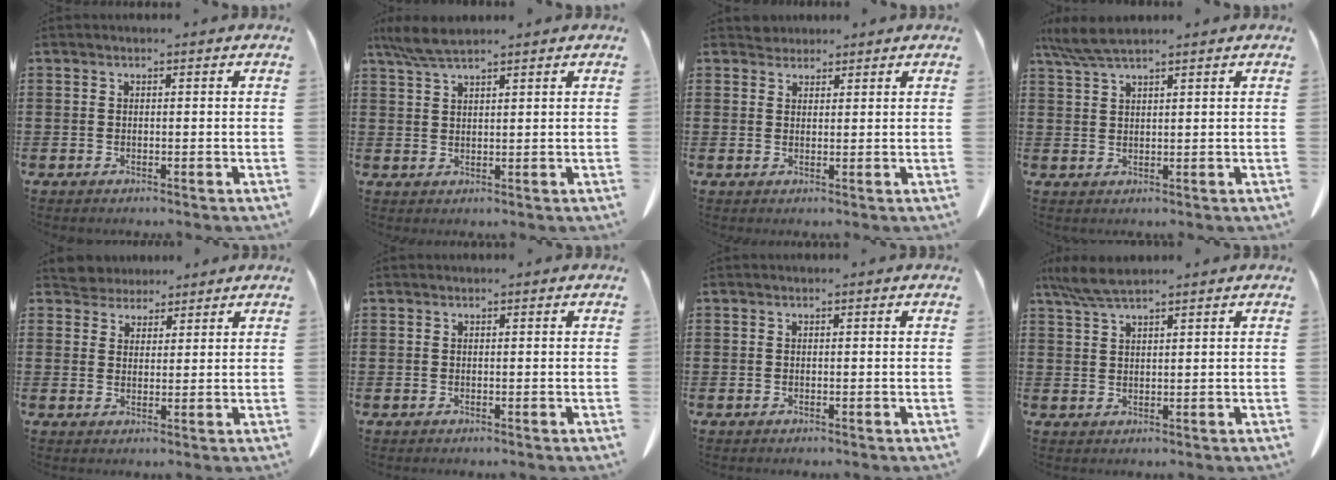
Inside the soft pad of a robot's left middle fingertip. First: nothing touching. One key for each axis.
{"total": 4.4, "fx": 3.5, "fy": 0.5, "fz": 2.7, "tx": -0.061, "ty": -0.003, "tz": 0.067}
{"total": 2.0, "fx": 1.9, "fy": 0.7, "fz": 0.0, "tx": 0.002, "ty": -0.001, "tz": 0.037}
{"total": 4.5, "fx": 3.6, "fy": 0.3, "fz": 2.7, "tx": -0.061, "ty": -0.003, "tz": 0.068}
{"total": 3.7, "fx": 3.5, "fy": 1.2, "fz": -0.1, "tx": -0.012, "ty": -0.006, "tz": 0.068}
{"total": 0.0}
{"total": 0.0}
{"total": 4.6, "fx": 3.7, "fy": 0.5, "fz": 2.8, "tx": -0.064, "ty": -0.004, "tz": 0.070}